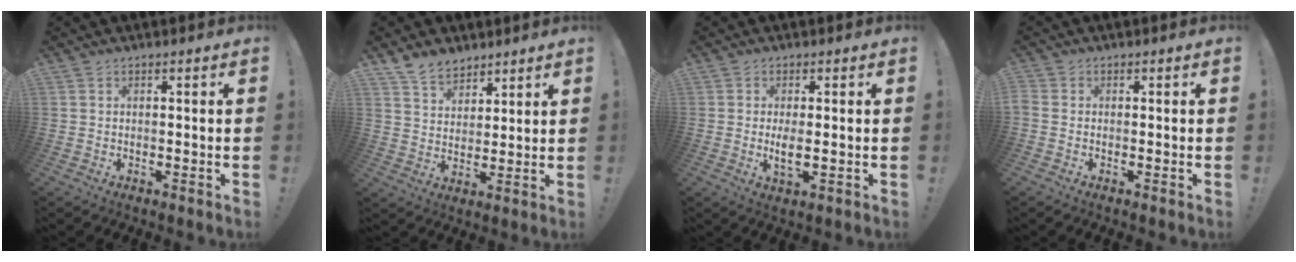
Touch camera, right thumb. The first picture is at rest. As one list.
[{"total": 8.0, "force": [6.5, 4.3, 1.7], "torque": [-0.036, -0.040, 0.127]}, {"total": 4.2, "force": [0.0, 1.2, 4.0], "torque": [-0.063, -0.012, -0.002]}, {"total": 1.0, "force": [-0.4, 0.6, 0.7], "torque": [-0.013, 0.002, -0.006]}]